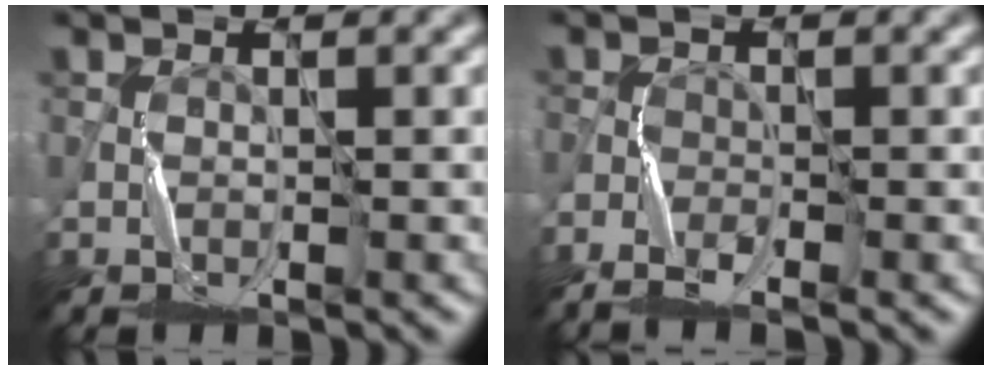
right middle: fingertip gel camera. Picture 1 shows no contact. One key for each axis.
{"total": 2.5, "fx": -2.2, "fy": 0.6, "fz": 1.1, "tx": -0.025, "ty": -0.012, "tz": -0.049}